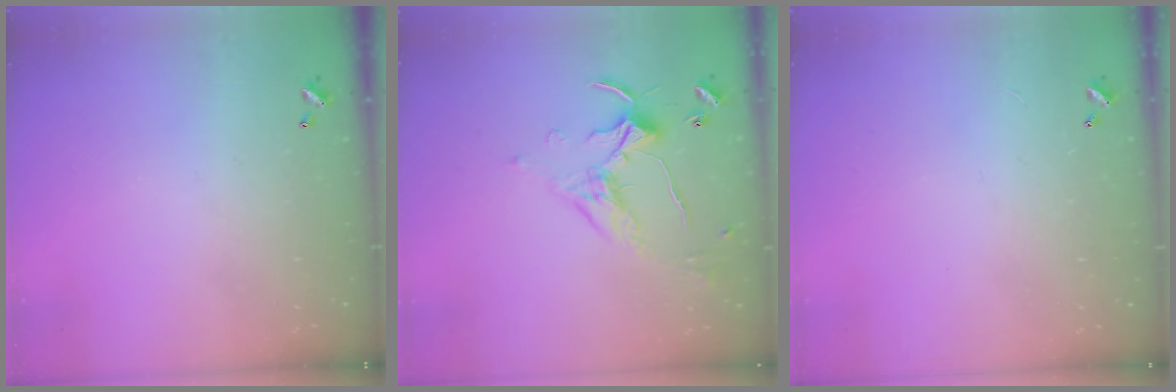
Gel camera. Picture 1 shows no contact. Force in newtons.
{"total": 1.2, "press": 0.8, "slide": 0.8}
{"total": 2.8, "press": 2.8, "slide": 0.3}